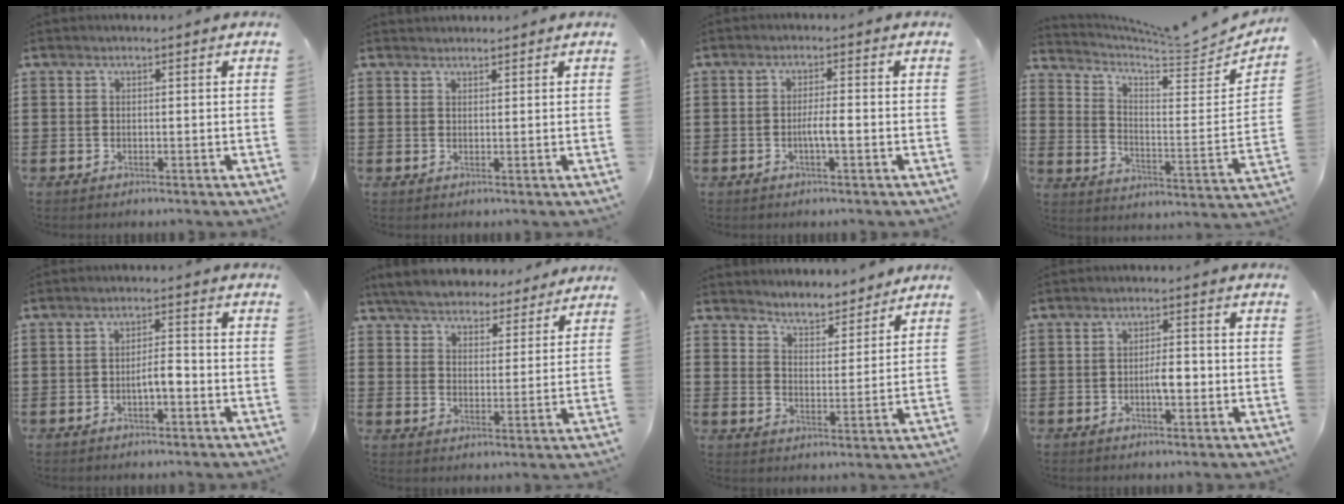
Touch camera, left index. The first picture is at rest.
{"total": 1.3, "force": [1.2, 0.2, 0.0], "torque": [-0.002, 0.000, 0.025]}
{"total": 2.7, "force": [-0.7, 0.3, 2.6], "torque": [-0.055, -0.002, -0.016]}
{"total": 5.3, "force": [4.6, 0.6, 2.5], "torque": [-0.065, -0.045, 0.071]}
{"total": 3.3, "force": [-1.1, 1.0, 2.9], "torque": [-0.054, 0.008, -0.022]}
{"total": 5.7, "force": [5.6, 0.8, 0.6], "torque": [-0.041, -0.026, 0.099]}
{"total": 4.5, "force": [4.5, 0.4, -0.3], "torque": [-0.018, -0.027, 0.078]}
{"total": 3.4, "force": [-0.7, 1.1, 3.1], "torque": [-0.048, 0.003, -0.016]}